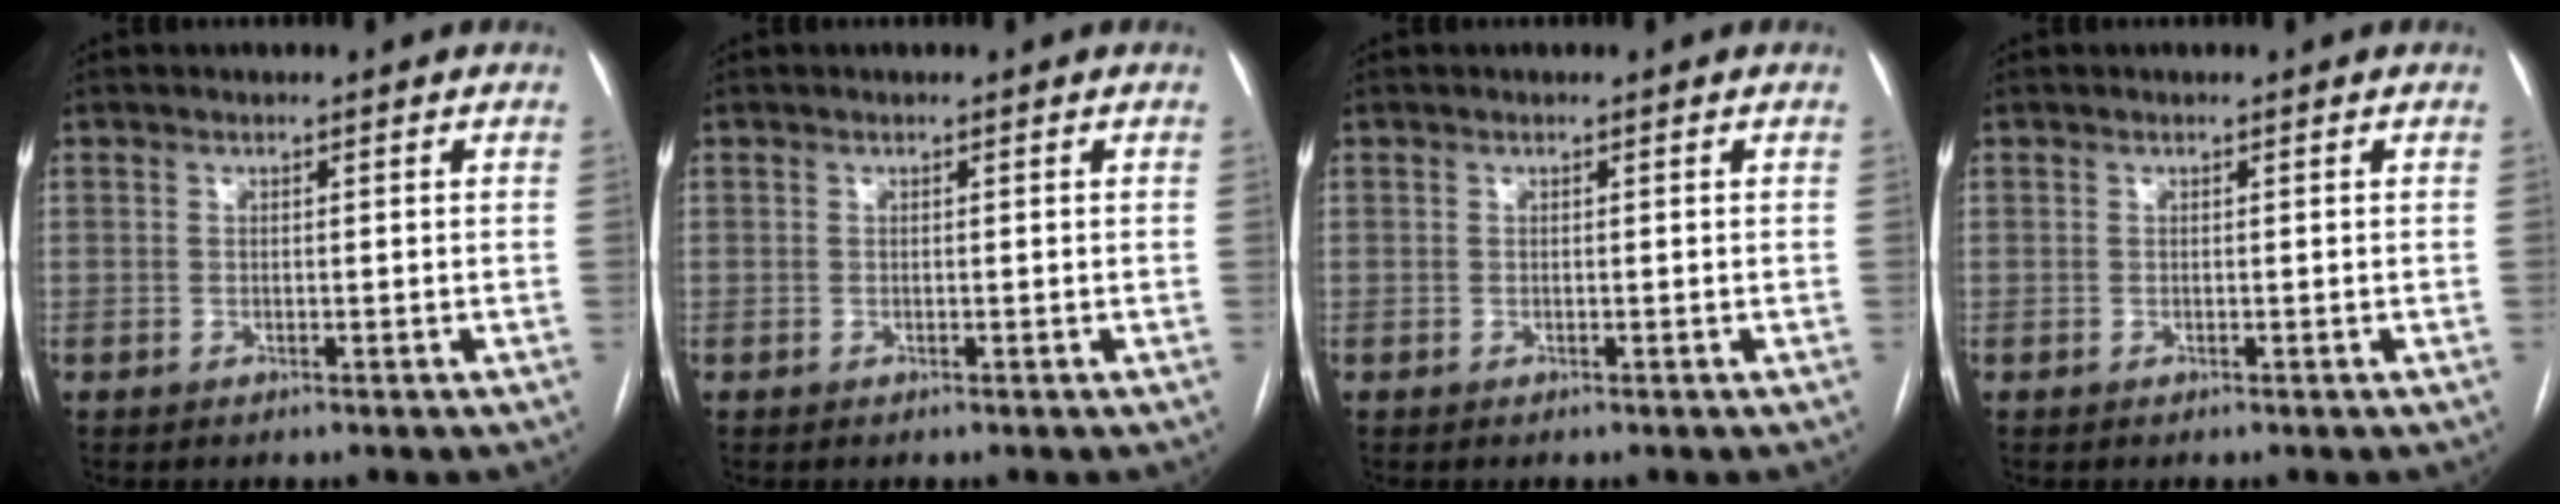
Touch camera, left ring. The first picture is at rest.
{"total": 0.0}
{"total": 0.0}
{"total": 0.0}